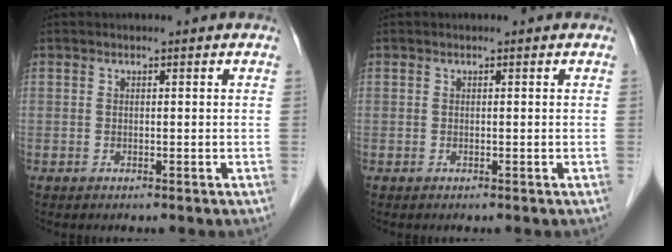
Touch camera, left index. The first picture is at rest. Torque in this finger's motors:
{"motor_torque": [0.00, 0.00, 0.00, 0.00]}